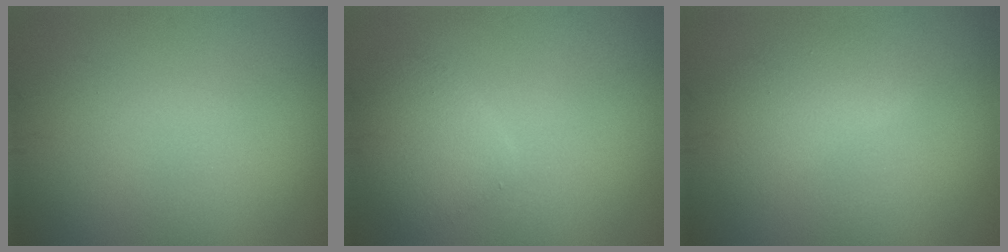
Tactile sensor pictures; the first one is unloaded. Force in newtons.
{"total": 3.0, "press": 3.0, "slide": 0.2}
{"total": 2.8, "press": 2.7, "slide": 0.2}